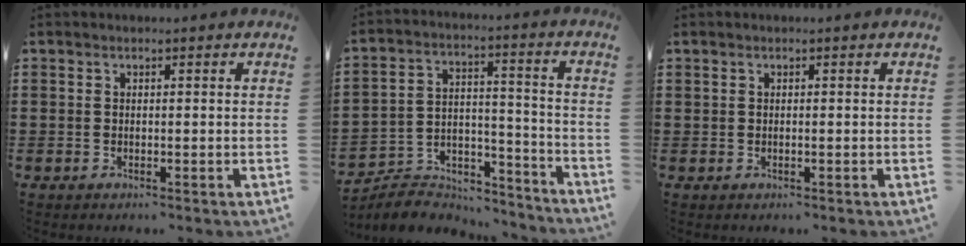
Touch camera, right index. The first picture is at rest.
{"total": 7.0, "force": [-6.5, 2.2, 1.3], "torque": [-0.029, 0.014, -0.129]}
{"total": 0.0}